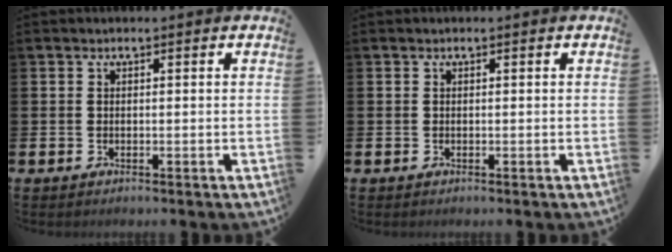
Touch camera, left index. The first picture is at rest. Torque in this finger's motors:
{"motor_torque": [0.10, 0.04, 0.02, 0.01]}